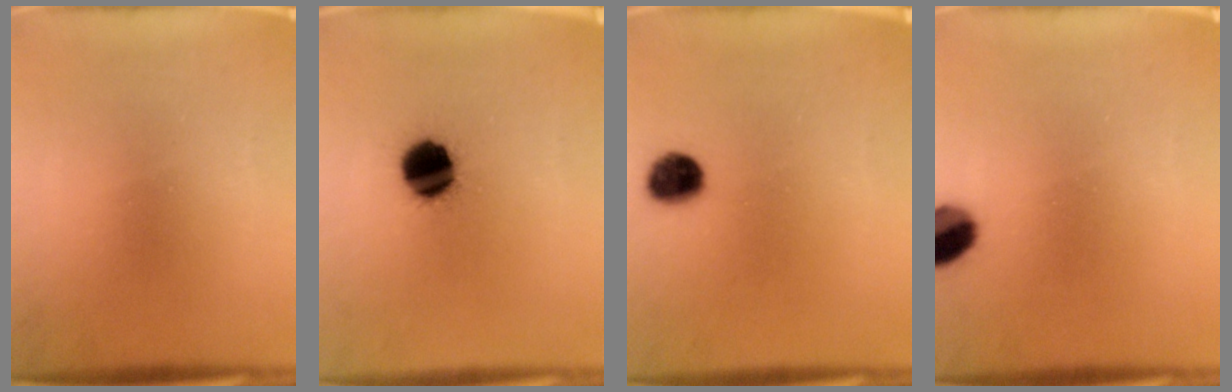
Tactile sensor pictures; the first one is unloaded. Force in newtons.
{"total": 12.1}
{"total": 6.3}
{"total": 7.5}